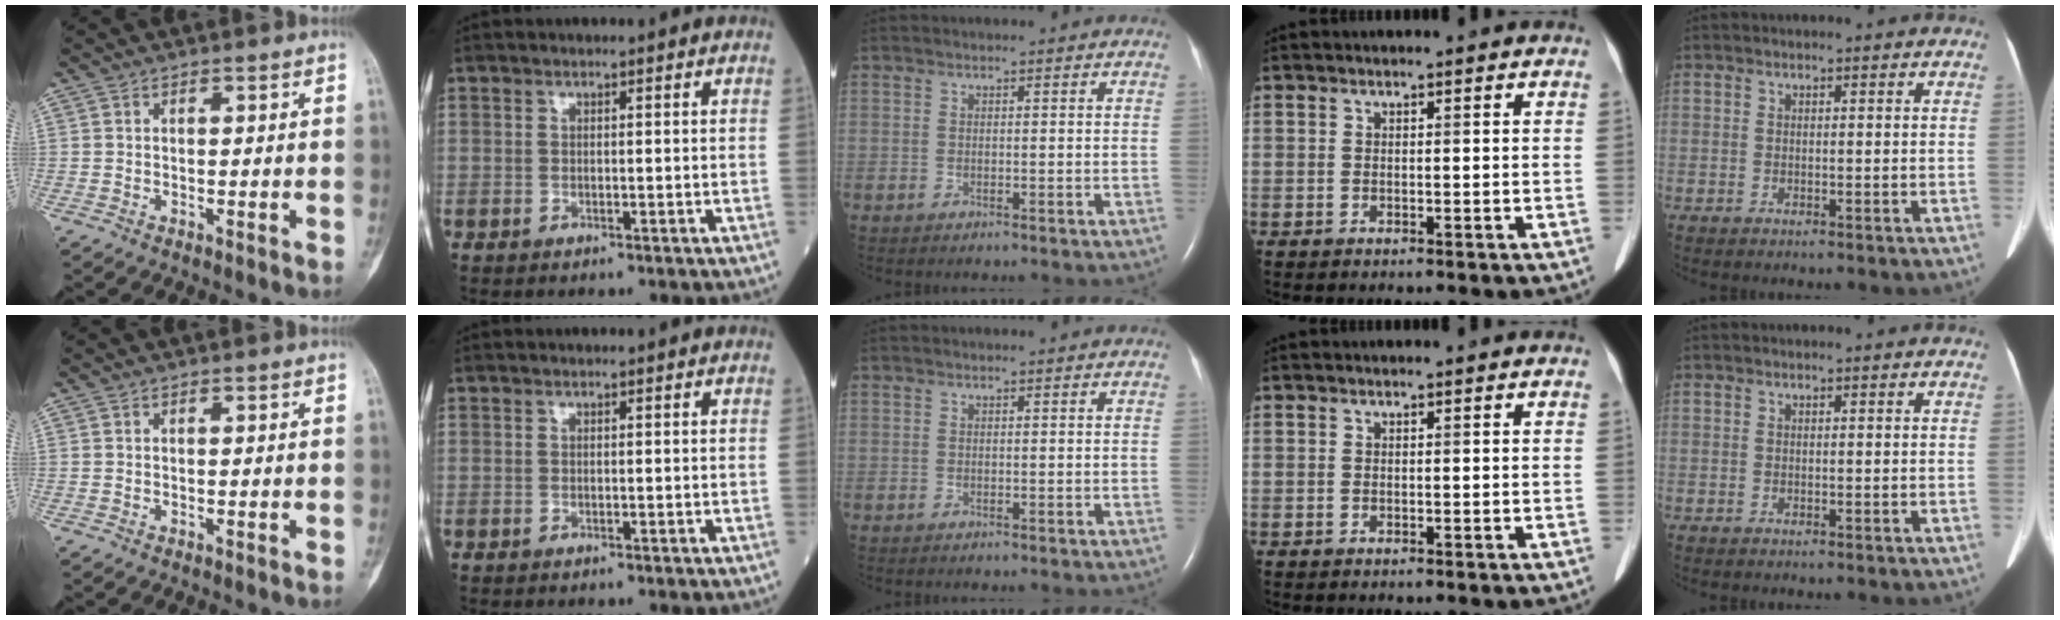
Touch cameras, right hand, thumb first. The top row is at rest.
{}